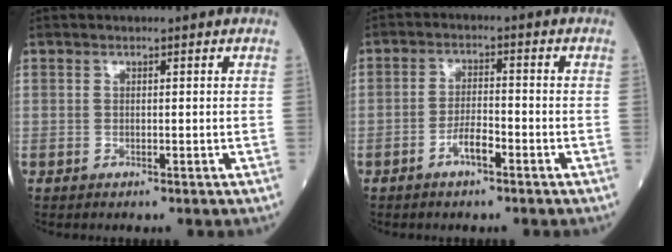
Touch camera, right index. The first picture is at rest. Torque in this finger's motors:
{"motor_torque": [0.02, -0.12, 0.32, 0.08]}